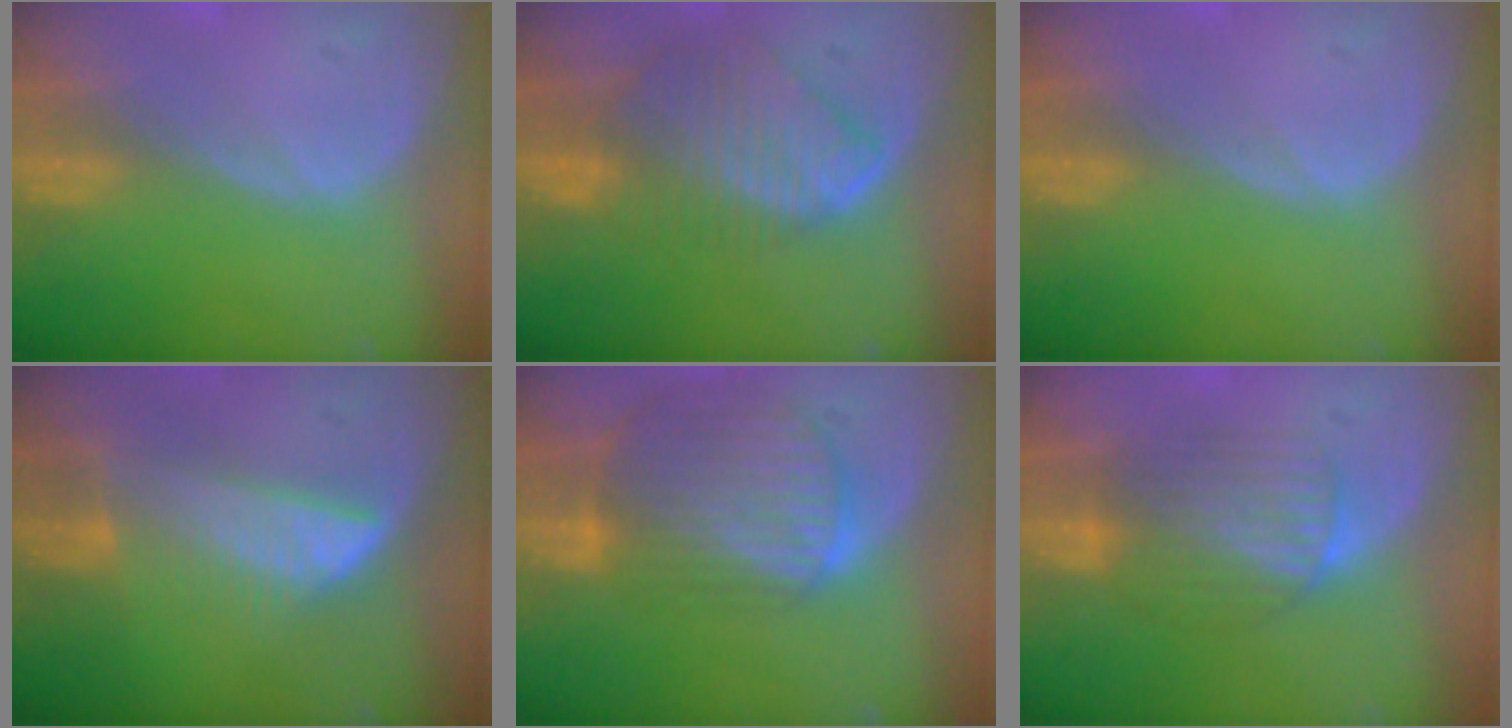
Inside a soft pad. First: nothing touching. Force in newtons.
{"total": 8.9, "press": 7.7, "slide": 4.5}
{"total": 0.0}
{"total": 6.3, "press": 6.3, "slide": 0.4}
{"total": 10.4, "press": 8.7, "slide": 5.6}
{"total": 6.5, "press": 6.4, "slide": 1.0}